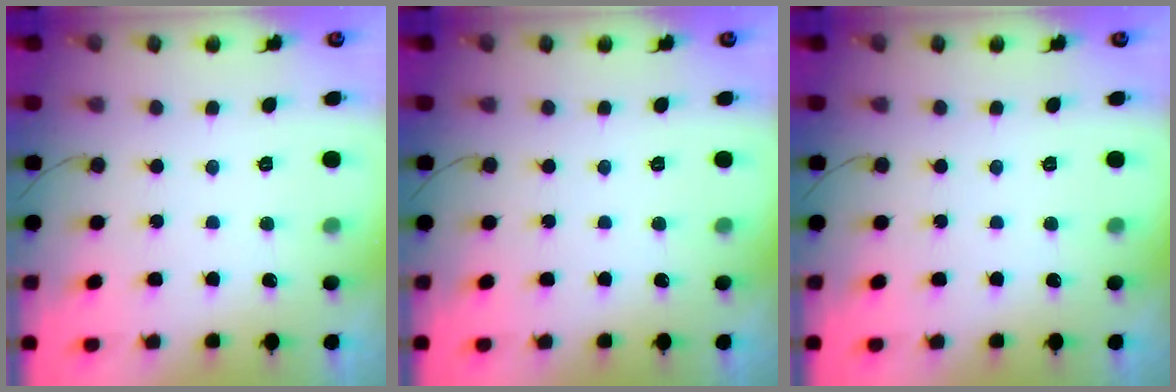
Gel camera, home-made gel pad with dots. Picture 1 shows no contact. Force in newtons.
{"total": 0.0}
{"total": 0.0}